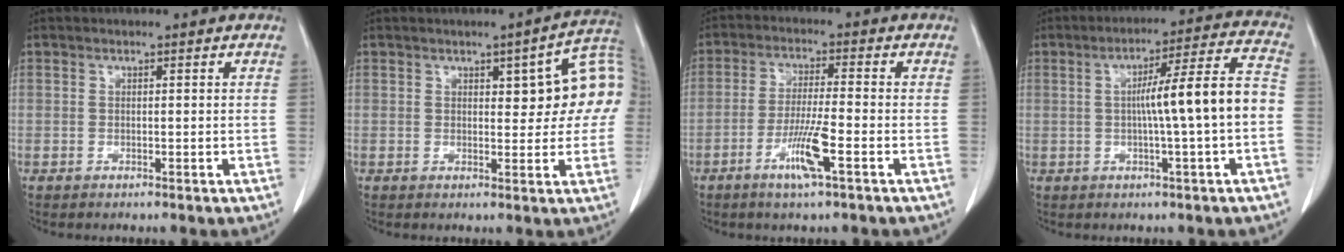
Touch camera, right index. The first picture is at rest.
{"total": 9.5, "force": [1.8, 3.0, 8.9], "torque": [-0.102, 0.027, 0.020]}
{"total": 7.0, "force": [-3.2, -0.1, 6.2], "torque": [-0.121, -0.012, -0.060]}
{"total": 11.0, "force": [-1.1, -0.5, 10.9], "torque": [-0.167, 0.021, -0.019]}